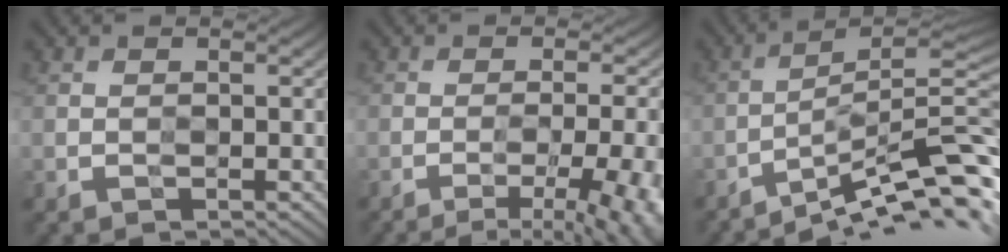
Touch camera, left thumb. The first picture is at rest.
{"total": 12.8, "force": [-7.0, 3.7, 10.1], "torque": [-0.111, 0.008, -0.072]}
{"total": 11.5, "force": [-7.3, 1.4, 8.8], "torque": [-0.138, 0.008, -0.118]}